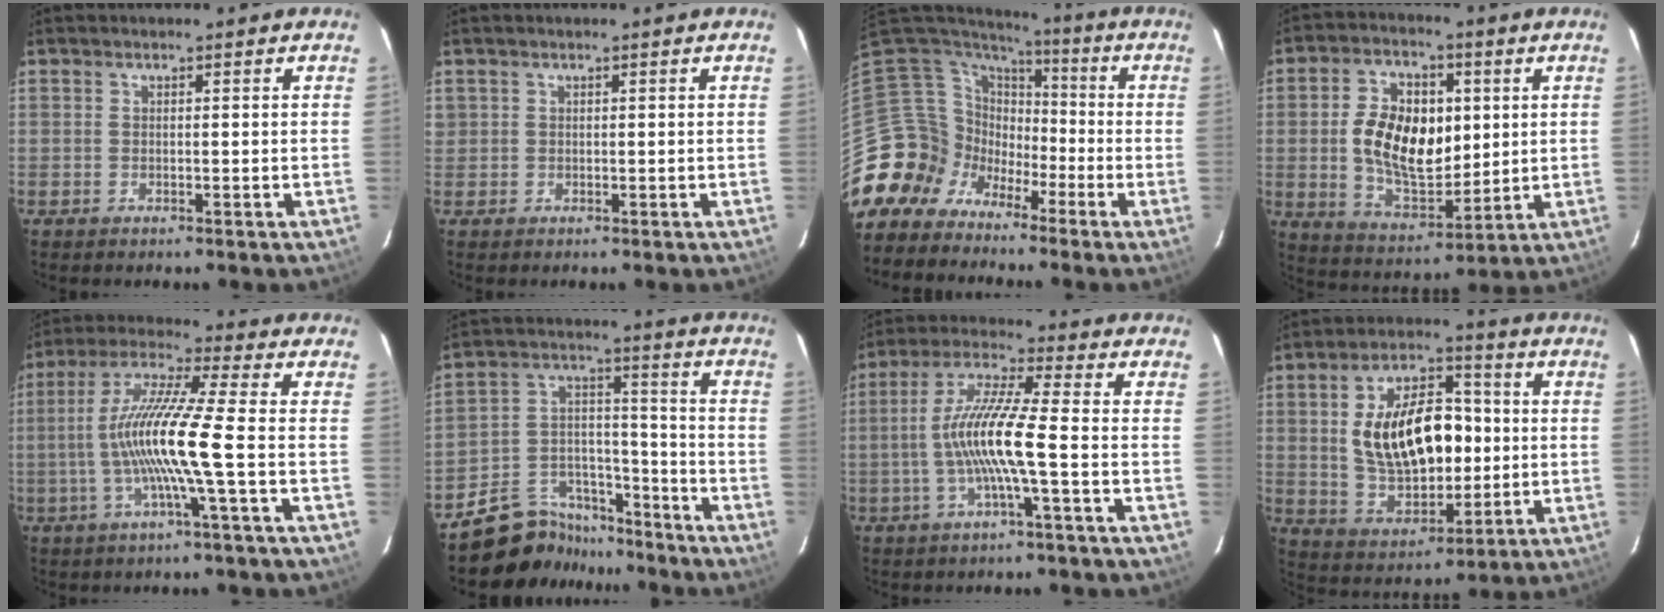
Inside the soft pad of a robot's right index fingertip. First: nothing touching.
{"total": 0.7, "force": [0.2, 0.7, 0.0], "torque": [0.004, 0.005, 0.002]}
{"total": 10.8, "force": [-5.9, 9.0, 1.1], "torque": [-0.047, 0.035, -0.127]}
{"total": 14.3, "force": [1.5, 8.8, 11.2], "torque": [-0.211, 0.011, 0.039]}
{"total": 12.9, "force": [-2.4, -1.2, 12.7], "torque": [-0.248, 0.001, -0.045]}
{"total": 12.4, "force": [-10.5, 6.4, 1.4], "torque": [-0.033, 0.068, -0.172]}
{"total": 10.9, "force": [-2.3, 0.0, 10.7], "torque": [-0.216, 0.006, -0.045]}
{"total": 17.5, "force": [1.1, 9.9, 14.4], "torque": [-0.268, 0.015, 0.038]}